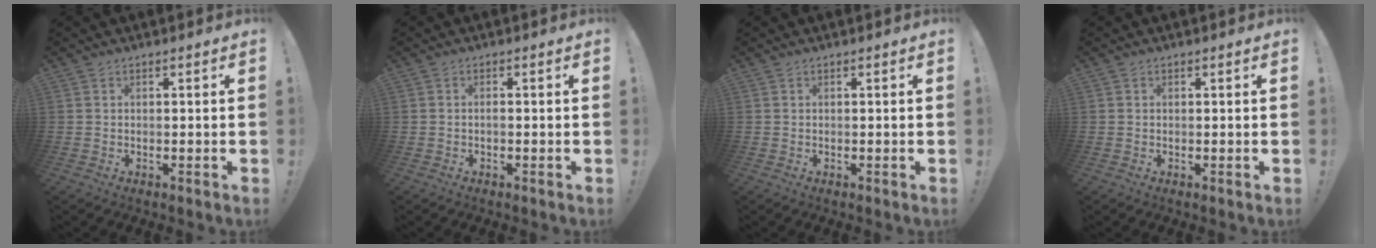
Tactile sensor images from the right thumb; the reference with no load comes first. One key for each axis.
{"total": 0.6, "fx": -0.4, "fy": 0.1, "fz": 0.5, "tx": -0.009, "ty": 0.000, "tz": -0.007}
{"total": 0.0}
{"total": 0.0}